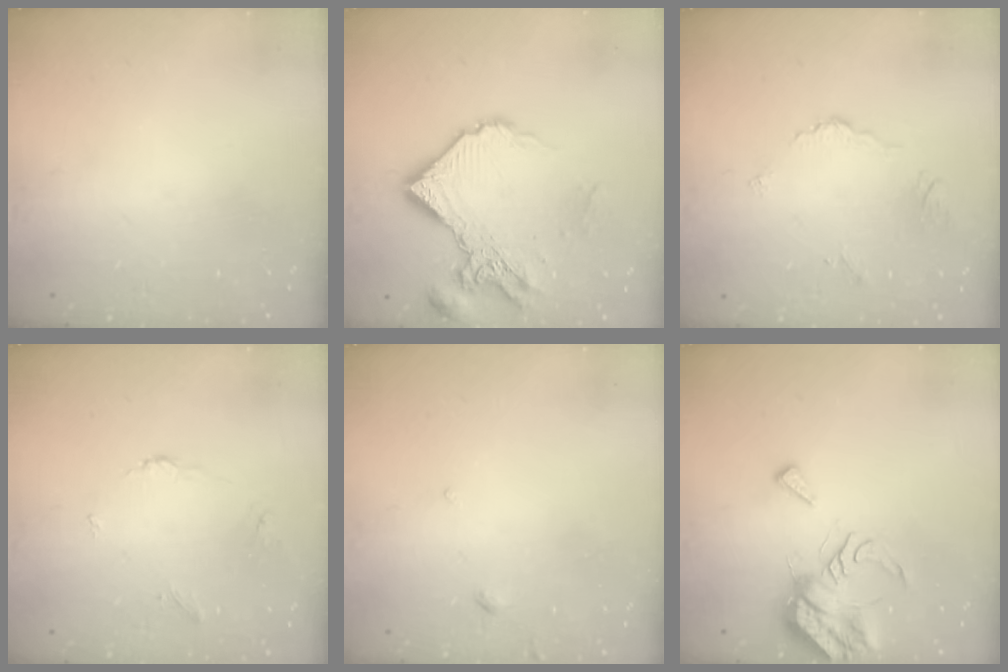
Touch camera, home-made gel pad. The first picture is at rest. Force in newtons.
{"total": 13.9, "press": 13.7, "slide": 1.8}
{"total": 3.4, "press": 3.4, "slide": 0.5}
{"total": 4.0, "press": 3.9, "slide": 0.6}
{"total": 1.5, "press": 1.5, "slide": 0.5}
{"total": 9.2, "press": 9.2, "slide": 0.3}